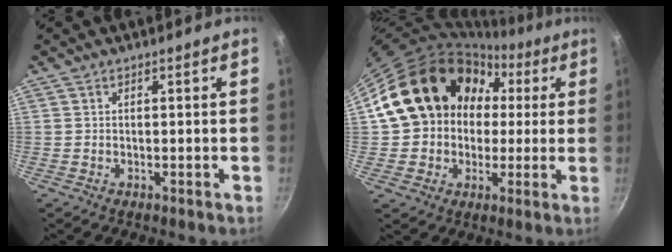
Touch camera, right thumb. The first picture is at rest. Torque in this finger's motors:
{"motor_torque": [-0.63, 3.16, 1.04, -0.73, 0.67]}